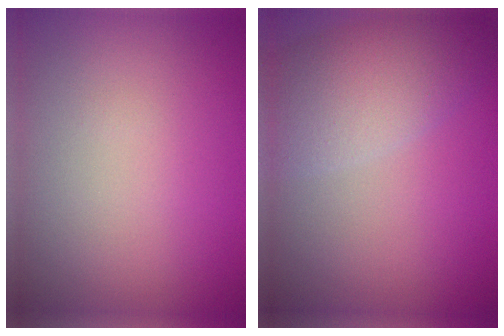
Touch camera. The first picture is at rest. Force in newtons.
{"total": 5.1, "press": 5.1, "slide": 0.3}